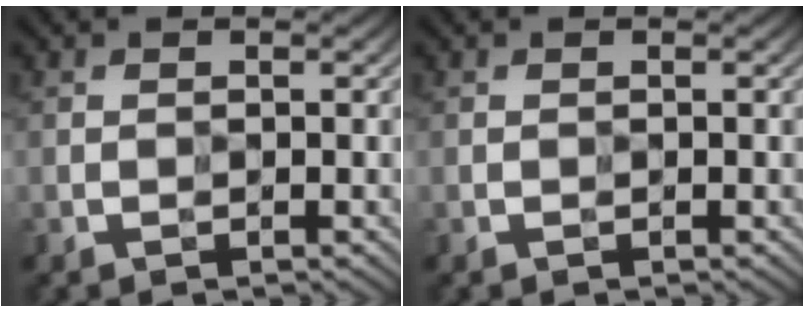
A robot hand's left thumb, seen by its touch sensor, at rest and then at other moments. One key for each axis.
{"total": 0.0}